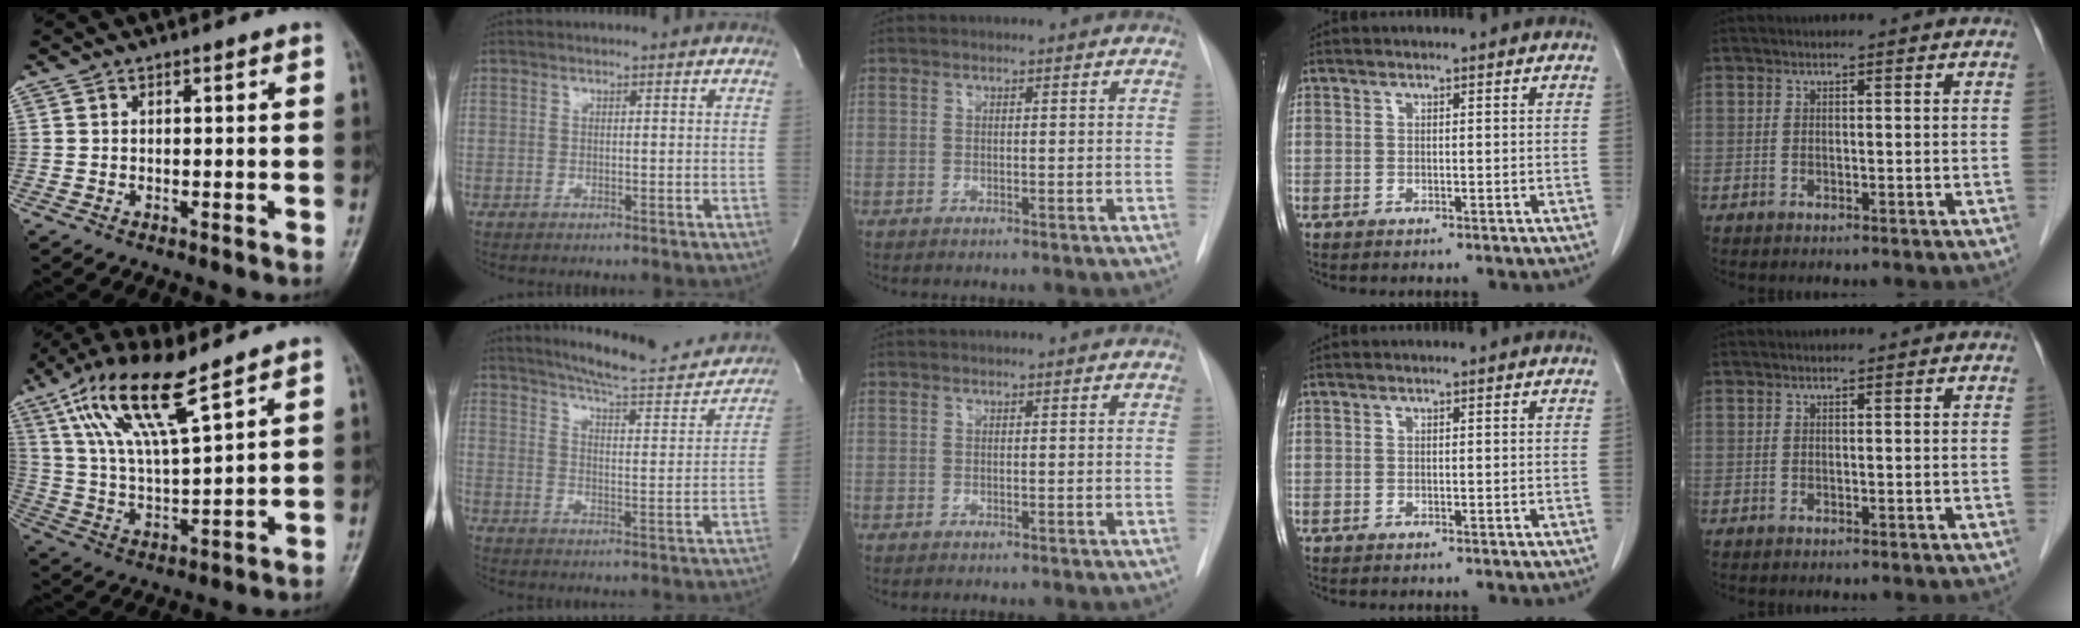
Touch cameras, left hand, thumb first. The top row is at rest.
{"thumb": {"total": 14.6, "force": [8.9, 3.5, 11.1], "torque": [-0.211, -0.028, 0.181]}, "index": {"total": 17.9, "force": [16.5, 2.3, 6.3], "torque": [-0.091, -0.027, 0.216]}}